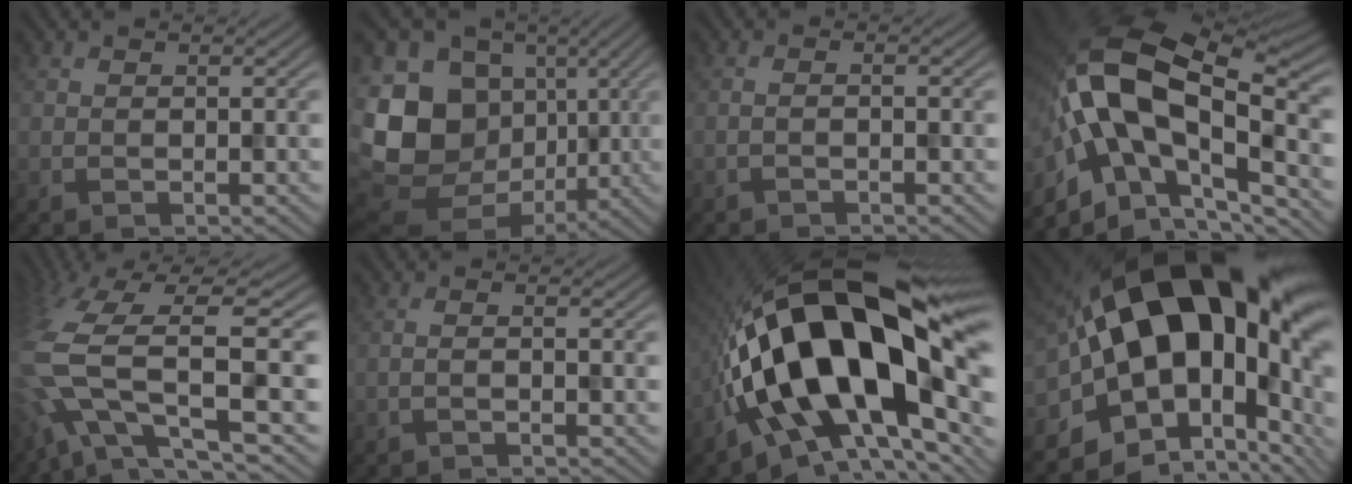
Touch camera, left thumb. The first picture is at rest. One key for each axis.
{"total": 16.7, "fx": -1.2, "fy": 13.9, "fz": 9.2, "tx": -0.231, "ty": -0.019, "tz": -0.001}
{"total": 1.3, "fx": -0.8, "fy": 0.1, "fz": 1.0, "tx": -0.015, "ty": 0.011, "tz": -0.023}
{"total": 18.6, "fx": -1.8, "fy": 10.1, "fz": 15.5, "tx": -0.326, "ty": 0.005, "tz": -0.033}
{"total": 14.2, "fx": -2.2, "fy": 5.4, "fz": 13.0, "tx": -0.315, "ty": -0.013, "tz": -0.024}
{"total": 1.6, "fx": -0.9, "fy": 0.1, "fz": 1.3, "tx": -0.018, "ty": 0.013, "tz": -0.029}
{"total": 22.8, "fx": 0.0, "fy": 10.6, "fz": 20.2, "tx": -0.389, "ty": -0.002, "tz": -0.013}
{"total": 21.9, "fx": 1.7, "fy": 13.3, "fz": 17.3, "tx": -0.291, "ty": -0.006, "tz": 0.039}